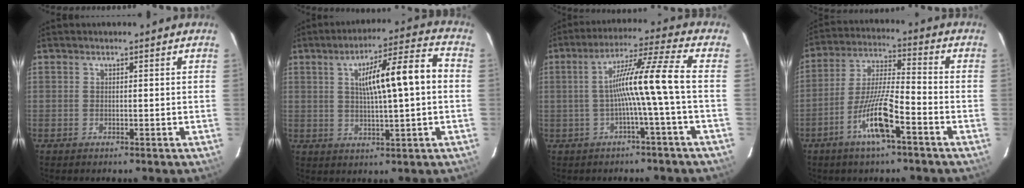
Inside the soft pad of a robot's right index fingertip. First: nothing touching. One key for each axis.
{"total": 11.9, "fx": 1.4, "fy": 1.0, "fz": 11.8, "tx": -0.186, "ty": 0.025, "tz": 0.022}
{"total": 9.6, "fx": -1.1, "fy": -2.1, "fz": 9.3, "tx": -0.163, "ty": 0.022, "tz": -0.017}
{"total": 10.9, "fx": -5.3, "fy": 1.1, "fz": 9.5, "tx": -0.185, "ty": -0.003, "tz": -0.102}